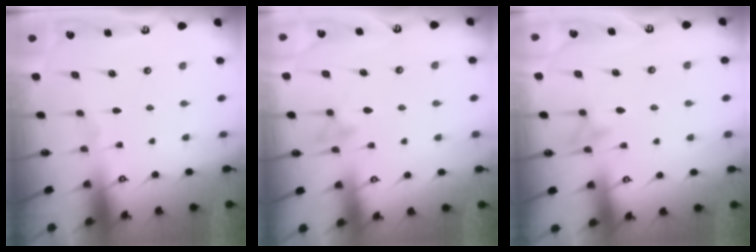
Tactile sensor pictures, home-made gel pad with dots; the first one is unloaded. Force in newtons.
{"total": 10.5, "press": 10.3, "slide": 1.7}
{"total": 9.4, "press": 9.3, "slide": 1.1}